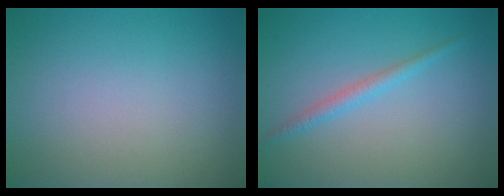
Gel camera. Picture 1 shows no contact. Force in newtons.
{"total": 1.5, "press": 1.5, "slide": 0.1}